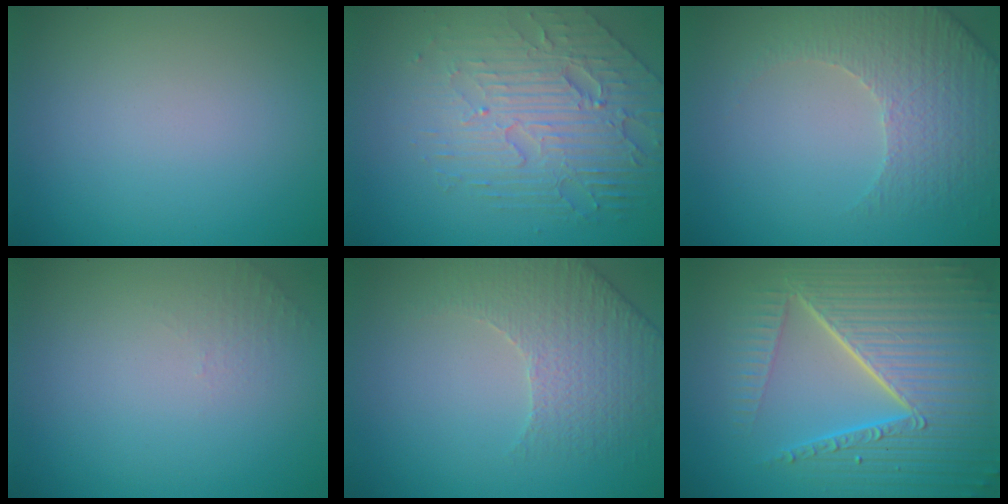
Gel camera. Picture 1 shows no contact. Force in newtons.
{"total": 6.4, "press": 4.8, "slide": 4.4}
{"total": 4.7, "press": 3.6, "slide": 3.0}
{"total": 0.5, "press": 0.4, "slide": 0.4}
{"total": 2.6, "press": 2.4, "slide": 1.0}
{"total": 10.8, "press": 6.7, "slide": 8.4}